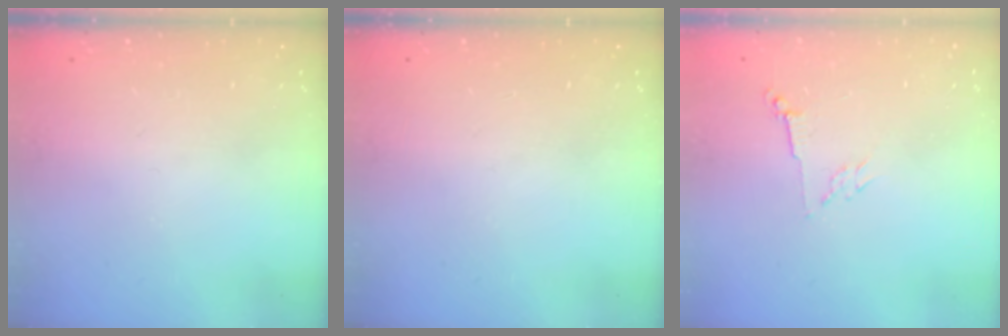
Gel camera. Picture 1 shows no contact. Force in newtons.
{"total": 0.0}
{"total": 2.8, "press": 2.7, "slide": 0.6}